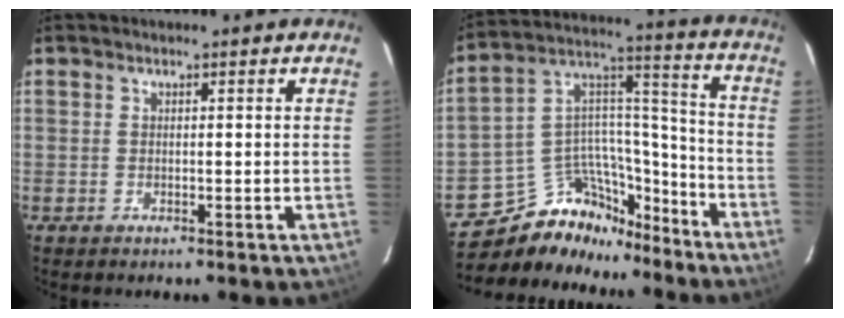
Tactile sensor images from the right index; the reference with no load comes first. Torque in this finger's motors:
{"motor_torque": [-0.21, -0.10, -0.40, -0.21]}